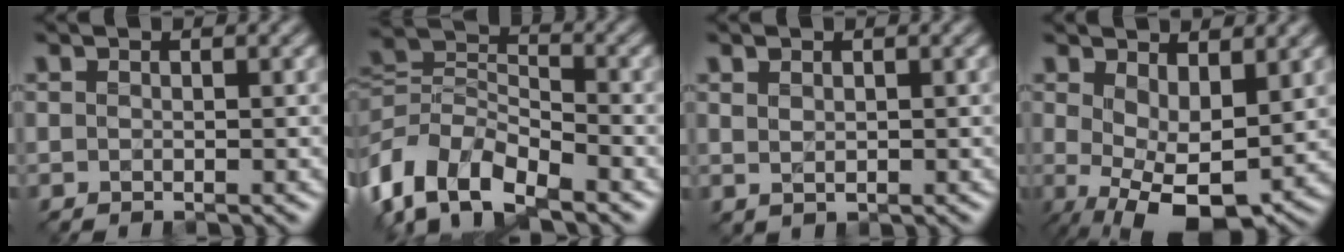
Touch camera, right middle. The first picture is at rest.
{"total": 7.6, "force": [-4.5, 4.0, 4.6], "torque": [-0.085, 0.001, -0.100]}
{"total": 0.9, "force": [0.7, 0.5, 0.3], "torque": [-0.006, 0.002, 0.017]}
{"total": 8.2, "force": [-0.7, 3.8, 7.2], "torque": [-0.122, -0.016, 0.000]}